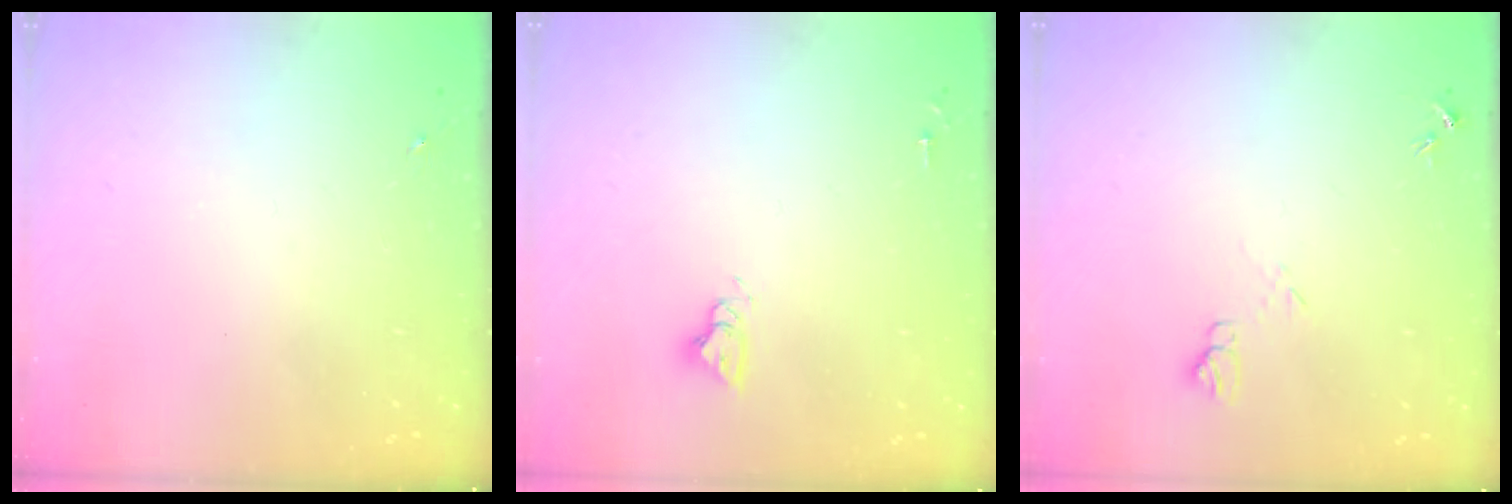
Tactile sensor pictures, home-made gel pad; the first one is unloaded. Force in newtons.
{"total": 4.8, "press": 4.8, "slide": 0.3}
{"total": 6.3, "press": 6.3, "slide": 0.7}